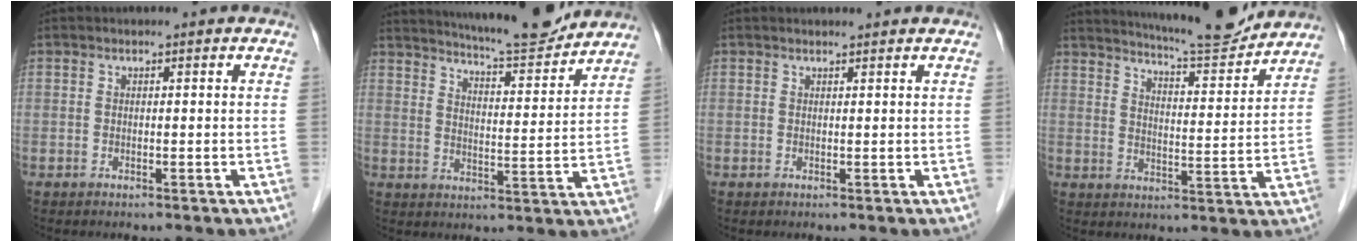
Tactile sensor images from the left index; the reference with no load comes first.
{"total": 13.2, "force": [12.3, 0.7, 4.6], "torque": [-0.076, -0.012, 0.173]}
{"total": 2.4, "force": [2.3, 0.2, 0.5], "torque": [-0.010, 0.009, 0.022]}
{"total": 13.0, "force": [12.3, 0.3, 4.2], "torque": [-0.071, -0.013, 0.172]}